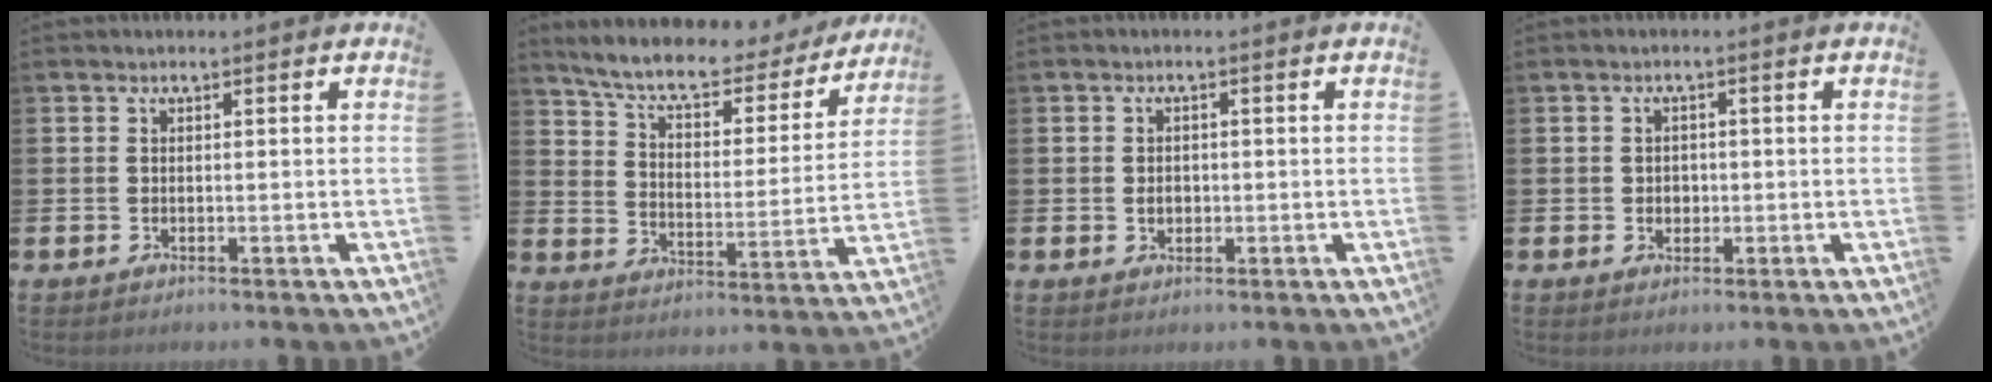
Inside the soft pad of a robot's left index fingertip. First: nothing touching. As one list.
[{"total": 7.7, "force": [6.9, 1.9, 2.8], "torque": [-0.083, -0.049, 0.114]}, {"total": 1.7, "force": [-0.1, 1.3, 1.0], "torque": [-0.009, 0.004, -0.007]}, {"total": 1.6, "force": [0.1, 1.5, 0.7], "torque": [0.005, 0.001, -0.005]}]